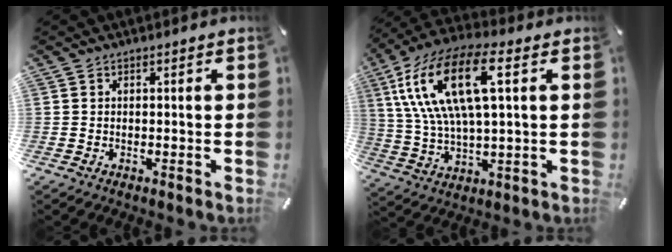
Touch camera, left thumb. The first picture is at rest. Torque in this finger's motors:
{"motor_torque": [1.82, 1.74, 1.58, -1.18, 0.78]}